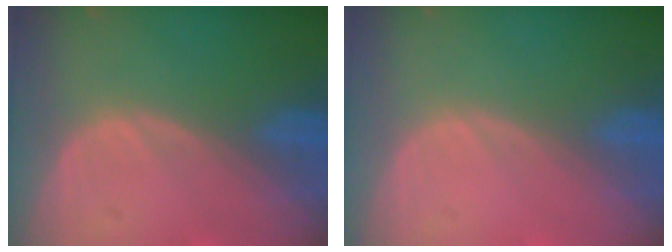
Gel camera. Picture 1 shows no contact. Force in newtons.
{"total": 0.0}